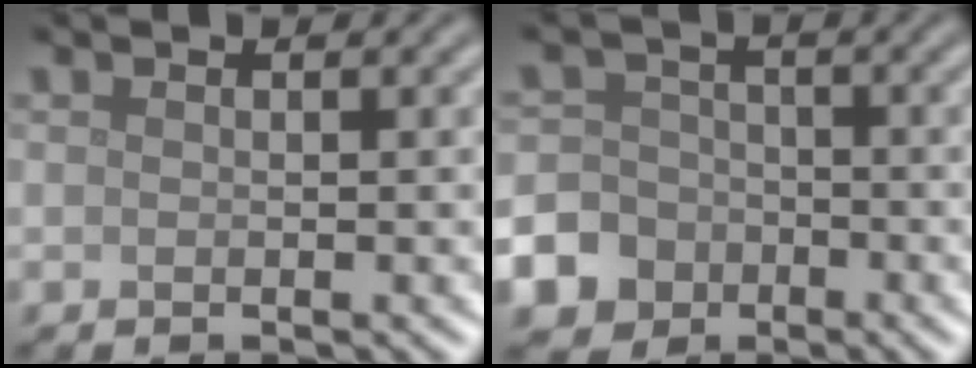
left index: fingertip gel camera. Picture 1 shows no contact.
{"total": 8.8, "force": [-4.7, 7.3, 1.8], "torque": [-0.043, -0.031, -0.101]}